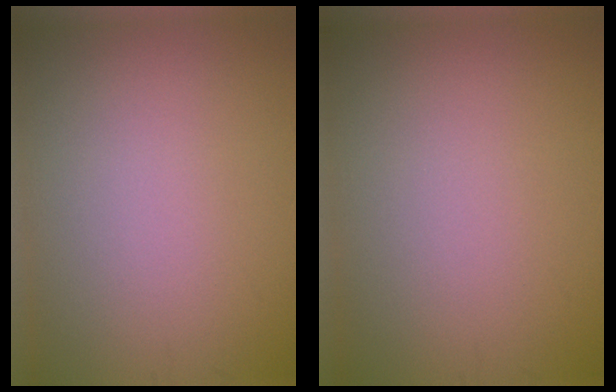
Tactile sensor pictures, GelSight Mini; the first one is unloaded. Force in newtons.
{"total": 0.0}